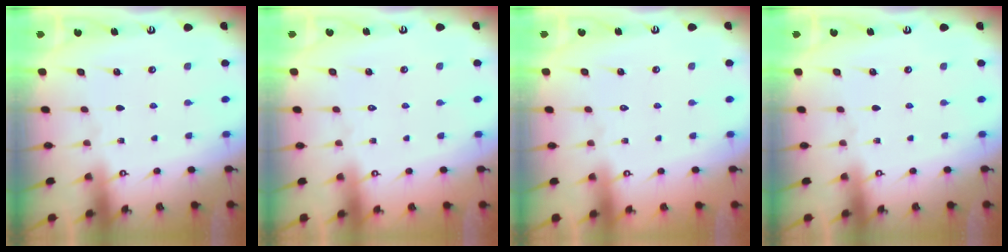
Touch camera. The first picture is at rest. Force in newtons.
{"total": 1.7, "press": 1.7, "slide": 0.1}
{"total": 1.7, "press": 1.7, "slide": 0.1}
{"total": 0.0}